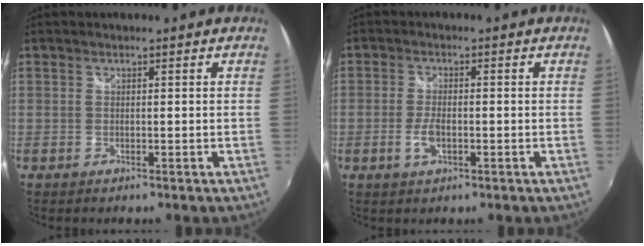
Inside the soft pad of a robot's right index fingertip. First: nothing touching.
{"total": 3.6, "force": [-1.2, 1.6, 3.0], "torque": [-0.066, -0.005, -0.023]}